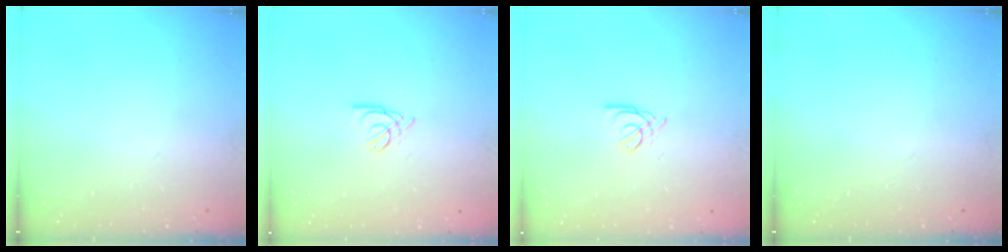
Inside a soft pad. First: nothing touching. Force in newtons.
{"total": 2.6, "press": 2.5, "slide": 0.5}
{"total": 2.6, "press": 2.5, "slide": 0.5}
{"total": 0.0}